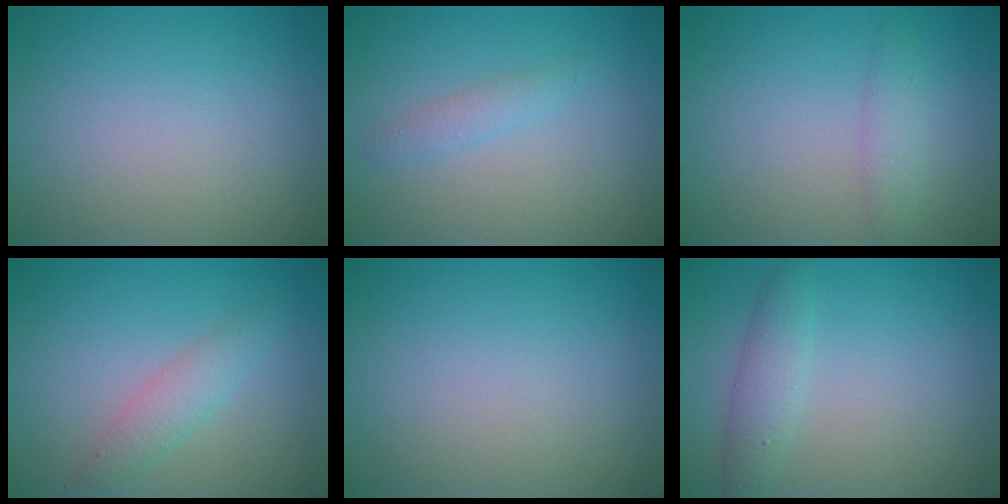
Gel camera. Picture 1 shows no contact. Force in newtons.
{"total": 1.3, "press": 1.3, "slide": 0.0}
{"total": 1.8, "press": 1.8, "slide": 0.1}
{"total": 2.3, "press": 2.3, "slide": 0.1}
{"total": 0.0}
{"total": 2.4, "press": 2.4, "slide": 0.1}